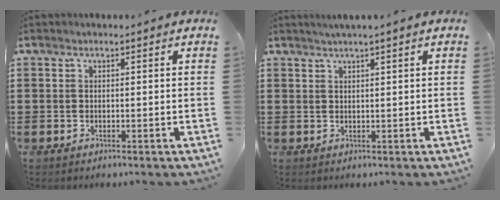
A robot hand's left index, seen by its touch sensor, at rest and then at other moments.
{"total": 1.4, "force": [1.1, -0.3, 0.8], "torque": [-0.015, 0.000, 0.021]}